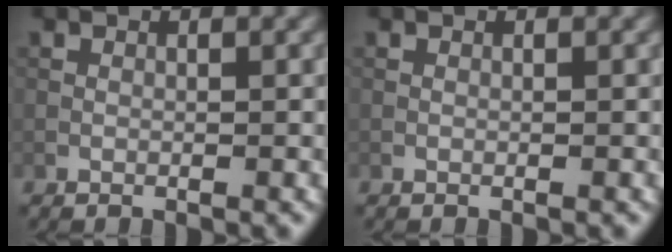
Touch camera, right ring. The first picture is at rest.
{"total": 0.0}